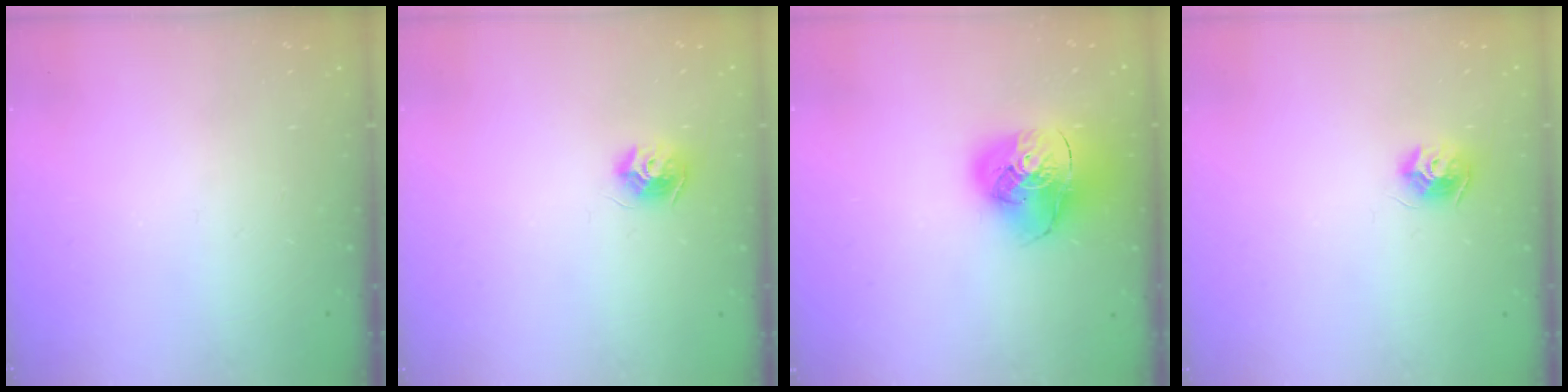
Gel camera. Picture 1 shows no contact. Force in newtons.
{"total": 8.7, "press": 8.7, "slide": 0.0}
{"total": 17.1, "press": 17.0, "slide": 2.1}
{"total": 8.7, "press": 8.7, "slide": 0.0}